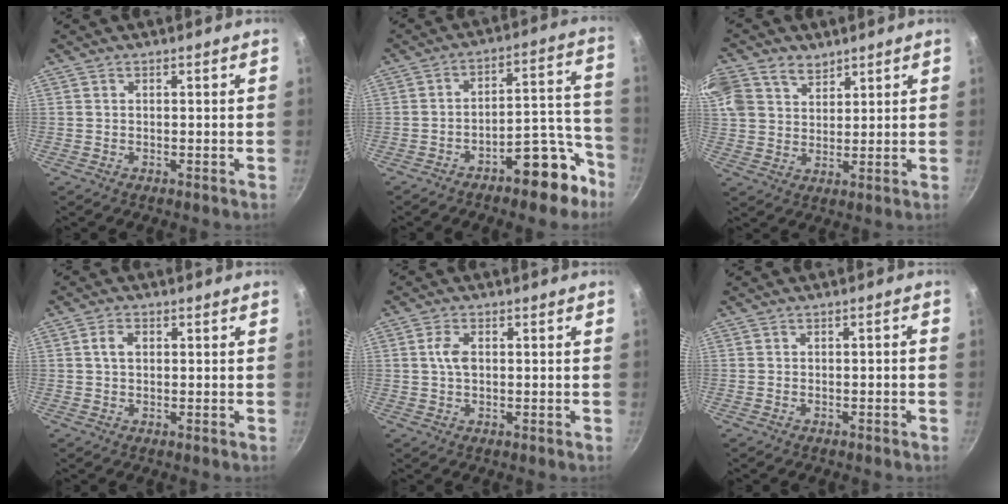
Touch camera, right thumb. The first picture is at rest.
{"total": 12.4, "force": [-7.8, 5.1, 8.2], "torque": [-0.059, 0.095, -0.110]}
{"total": 14.4, "force": [7.6, 10.6, 6.2], "torque": [-0.154, 0.025, 0.152]}
{"total": 2.6, "force": [0.5, 1.8, 1.8], "torque": [-0.025, 0.005, 0.006]}
{"total": 3.2, "force": [0.4, 1.9, 2.5], "torque": [-0.049, 0.004, 0.005]}
{"total": 1.3, "force": [-0.9, 0.5, 0.8], "torque": [-0.017, 0.017, -0.010]}